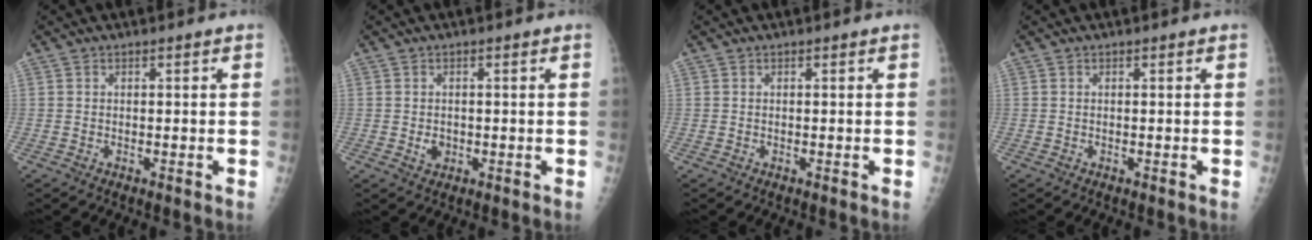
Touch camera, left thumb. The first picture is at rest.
{"total": 2.0, "force": [-0.3, 1.7, 1.1], "torque": [-0.008, 0.001, 0.001]}
{"total": 0.0}
{"total": 0.0}